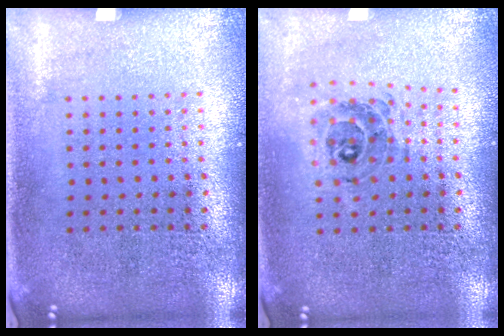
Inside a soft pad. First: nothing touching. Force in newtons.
{"total": 0.8, "press": 0.8, "slide": 0.2}